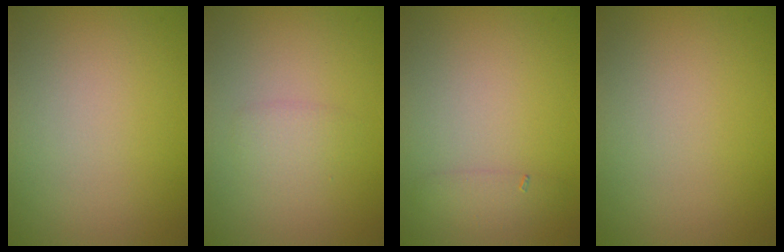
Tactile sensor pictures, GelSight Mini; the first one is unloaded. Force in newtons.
{"total": 1.4, "press": 1.4, "slide": 0.0}
{"total": 1.3, "press": 1.3, "slide": 0.0}
{"total": 0.0}